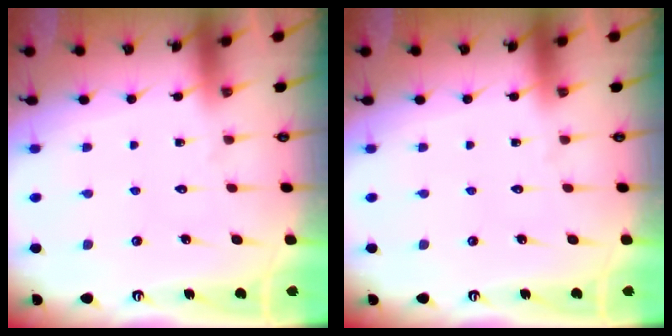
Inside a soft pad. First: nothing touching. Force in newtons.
{"total": 0.0}